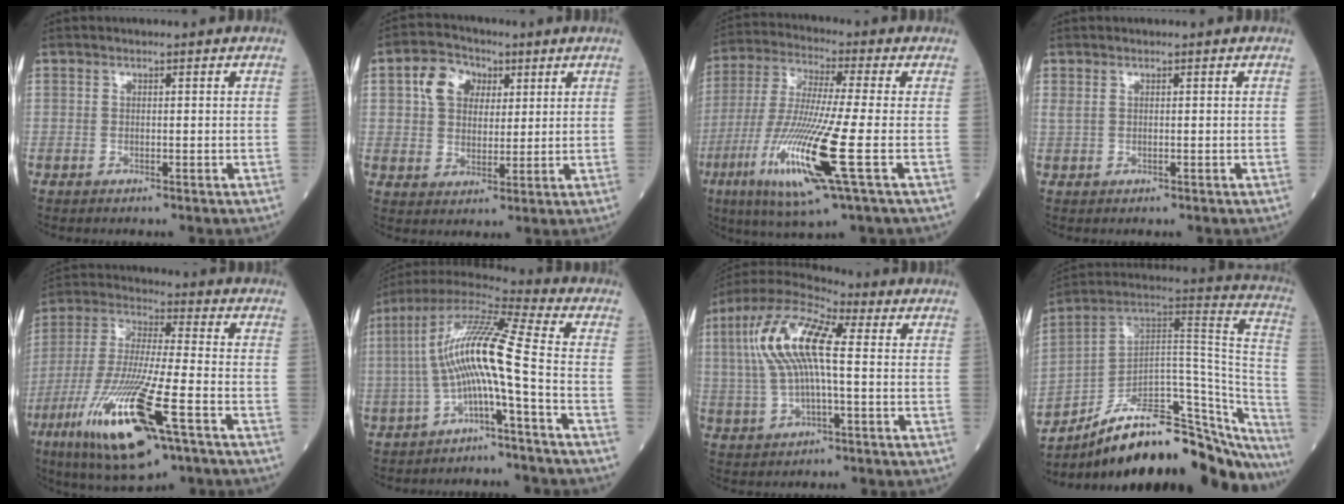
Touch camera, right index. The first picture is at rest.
{"total": 7.4, "force": [2.8, 5.4, 4.2], "torque": [-0.086, 0.023, 0.050]}
{"total": 16.1, "force": [-5.3, 0.0, 15.2], "torque": [-0.323, -0.030, -0.103]}
{"total": 0.5, "force": [0.2, -0.2, 0.4], "torque": [-0.017, 0.003, 0.005]}
{"total": 19.6, "force": [-8.8, 2.7, 17.4], "torque": [-0.372, -0.040, -0.154]}
{"total": 12.1, "force": [-2.3, -0.3, 11.9], "torque": [-0.233, 0.032, -0.051]}
{"total": 13.2, "force": [1.8, 3.4, 12.6], "torque": [-0.270, 0.030, 0.028]}
{"total": 29.6, "force": [-22.8, 8.9, 16.5], "torque": [-0.161, 0.045, -0.329]}